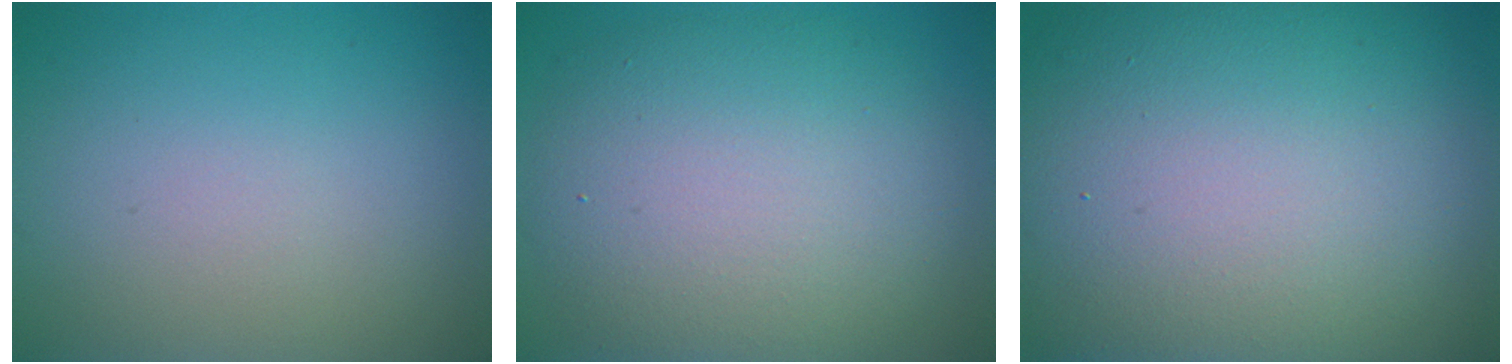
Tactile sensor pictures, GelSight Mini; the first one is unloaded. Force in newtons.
{"total": 9.6, "press": 9.6, "slide": 0.4}
{"total": 18.9, "press": 18.8, "slide": 1.2}